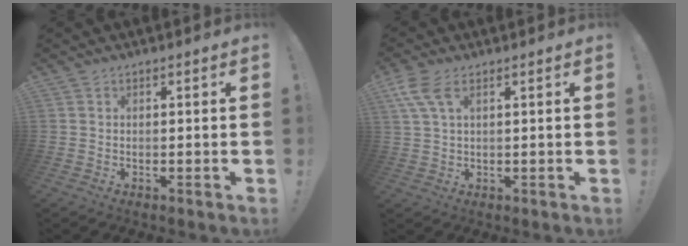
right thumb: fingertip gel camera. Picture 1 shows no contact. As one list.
[{"total": 6.8, "force": [3.1, 2.9, 5.2], "torque": [-0.113, -0.002, 0.062]}]